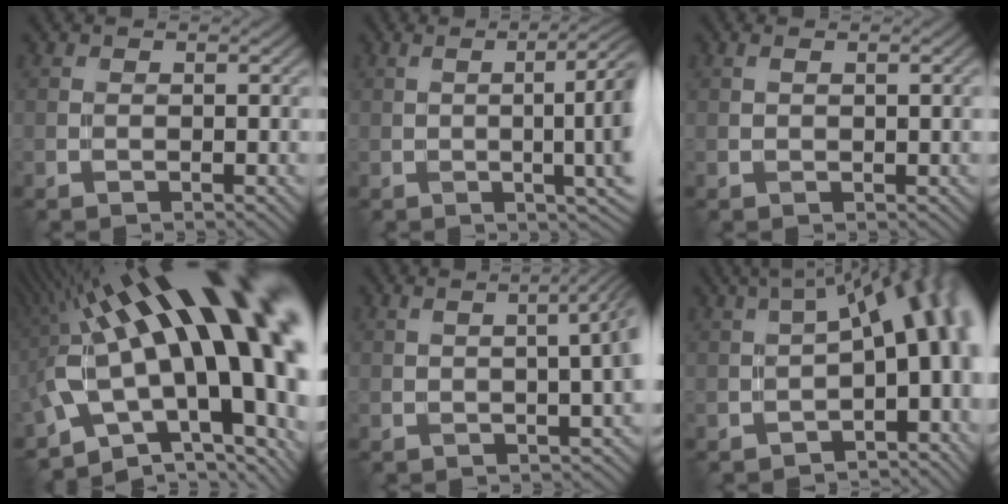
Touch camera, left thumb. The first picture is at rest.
{"total": 9.2, "force": [0.5, 2.3, 8.9], "torque": [-0.095, 0.000, 0.019]}
{"total": 1.2, "force": [0.3, 0.3, 1.1], "torque": [-0.015, 0.001, 0.007]}
{"total": 21.2, "force": [4.5, 8.0, 19.1], "torque": [-0.302, 0.002, 0.083]}
{"total": 5.5, "force": [0.3, 1.7, 5.2], "torque": [-0.043, 0.014, 0.007]}
{"total": 11.0, "force": [-1.1, 4.1, 10.2], "torque": [-0.127, 0.018, -0.003]}